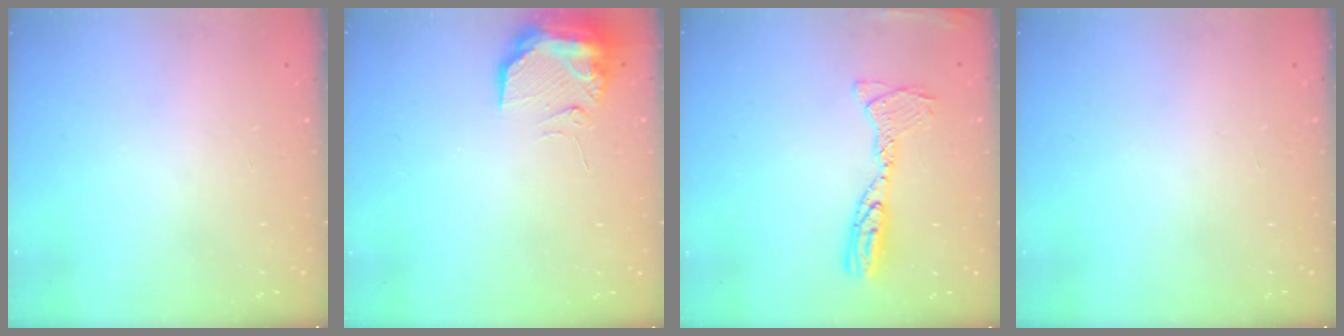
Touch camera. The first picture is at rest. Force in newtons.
{"total": 10.3, "press": 10.2, "slide": 1.4}
{"total": 11.6, "press": 11.5, "slide": 1.2}
{"total": 0.0}